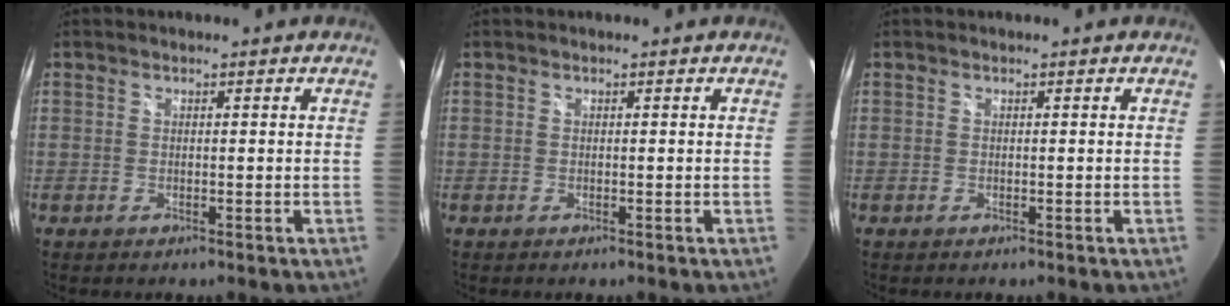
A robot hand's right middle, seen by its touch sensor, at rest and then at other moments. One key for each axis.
{"total": 0.0}
{"total": 0.0}